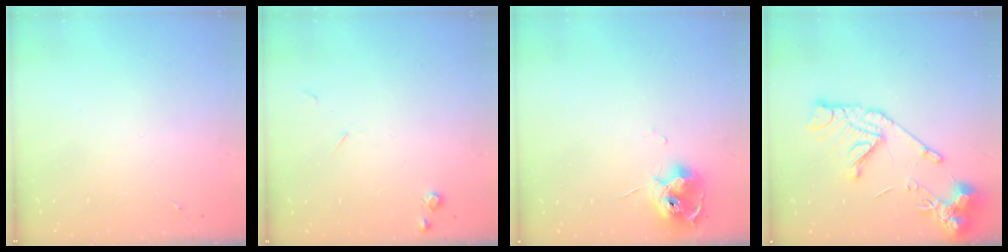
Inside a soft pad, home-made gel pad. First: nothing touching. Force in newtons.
{"total": 5.6, "press": 5.6, "slide": 0.8}
{"total": 11.9, "press": 11.8, "slide": 1.2}
{"total": 16.8, "press": 16.6, "slide": 1.9}